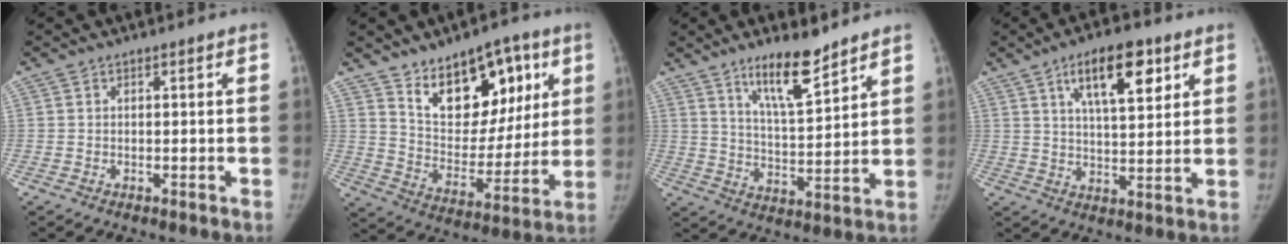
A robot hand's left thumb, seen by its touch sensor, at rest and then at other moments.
{"total": 17.6, "force": [9.2, 10.4, 10.9], "torque": [-0.103, -0.052, 0.158]}
{"total": 10.7, "force": [7.8, 2.4, 6.9], "torque": [-0.105, -0.063, 0.142]}
{"total": 12.0, "force": [6.0, 4.8, 9.3], "torque": [-0.124, -0.024, 0.096]}